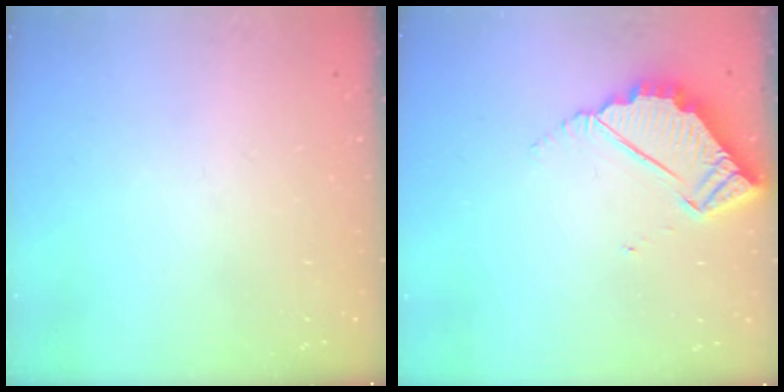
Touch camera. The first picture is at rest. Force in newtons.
{"total": 6.0, "press": 6.0, "slide": 0.3}